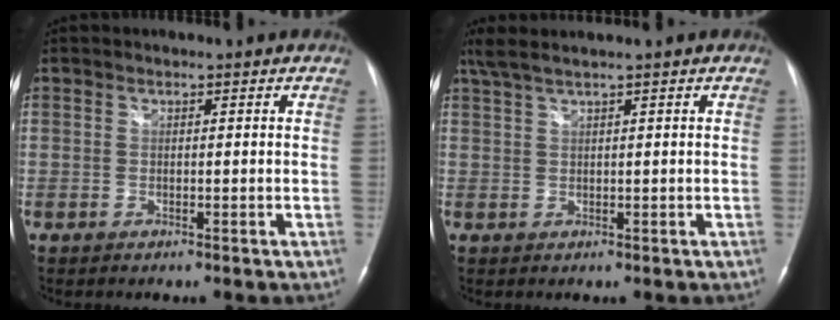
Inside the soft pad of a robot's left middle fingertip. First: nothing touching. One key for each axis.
{"total": 4.2, "fx": 3.1, "fy": -0.5, "fz": 2.8, "tx": -0.062, "ty": 0.031, "tz": 0.064}